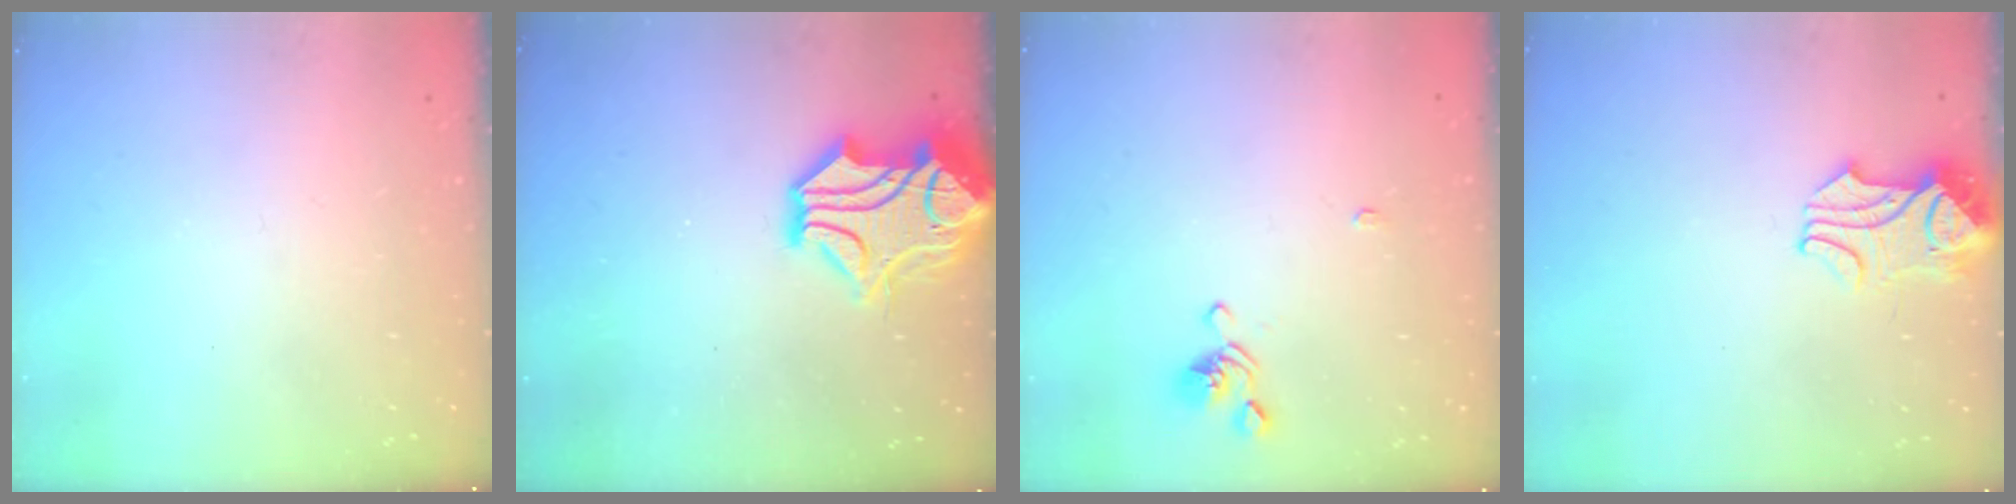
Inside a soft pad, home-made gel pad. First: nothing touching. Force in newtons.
{"total": 5.6, "press": 5.2, "slide": 2.0}
{"total": 0.8, "press": 0.8, "slide": 0.4}
{"total": 2.2, "press": 2.2, "slide": 0.6}